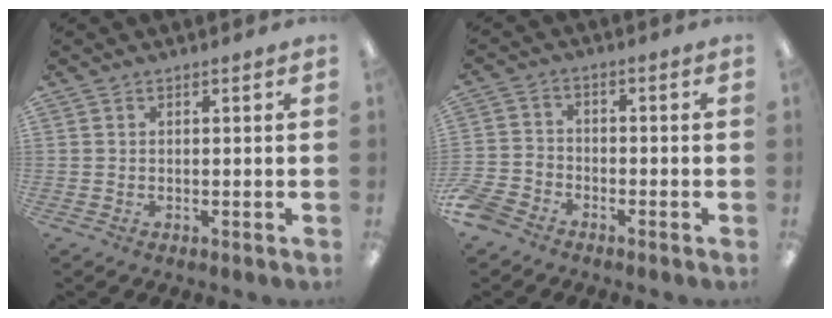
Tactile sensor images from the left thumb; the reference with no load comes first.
{"total": 6.1, "force": [-4.9, 3.0, 2.2], "torque": [-0.050, 0.021, -0.095]}